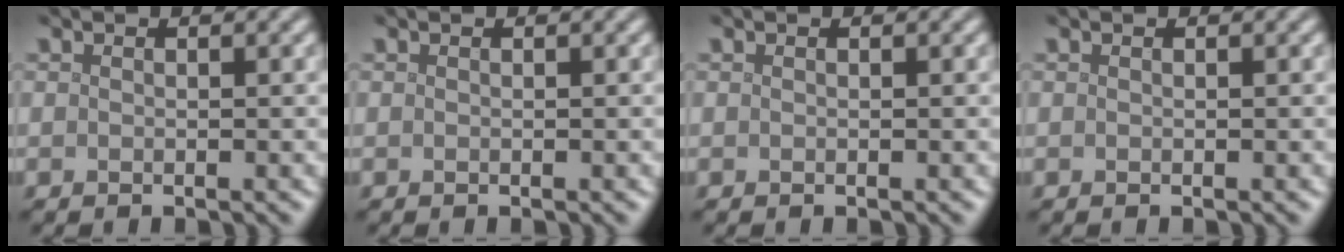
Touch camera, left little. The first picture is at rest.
{"total": 0.0}
{"total": 0.0}
{"total": 0.0}